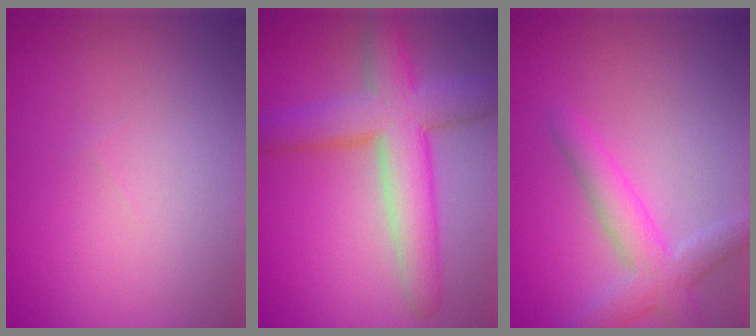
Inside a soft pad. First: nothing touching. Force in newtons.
{"total": 7.0, "press": 7.0, "slide": 0.4}
{"total": 3.7, "press": 3.7, "slide": 0.3}